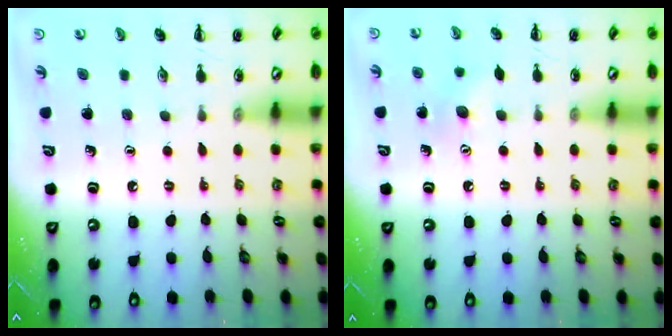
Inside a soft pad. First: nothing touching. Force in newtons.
{"total": 6.0, "press": 5.9, "slide": 1.4}